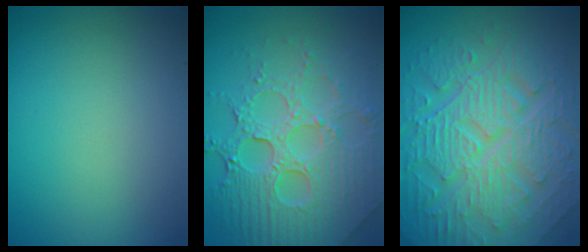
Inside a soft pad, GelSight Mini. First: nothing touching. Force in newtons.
{"total": 8.3, "press": 6.0, "slide": 5.7}
{"total": 10.0, "press": 6.8, "slide": 7.3}